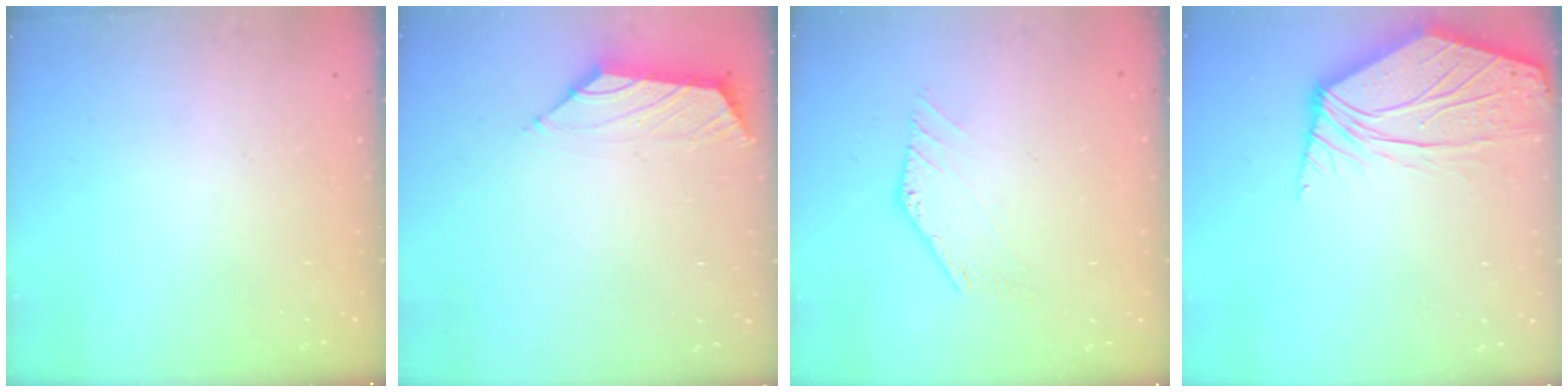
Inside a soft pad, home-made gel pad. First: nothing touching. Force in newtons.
{"total": 1.6, "press": 1.4, "slide": 0.6}
{"total": 0.0}
{"total": 8.4, "press": 8.3, "slide": 1.5}